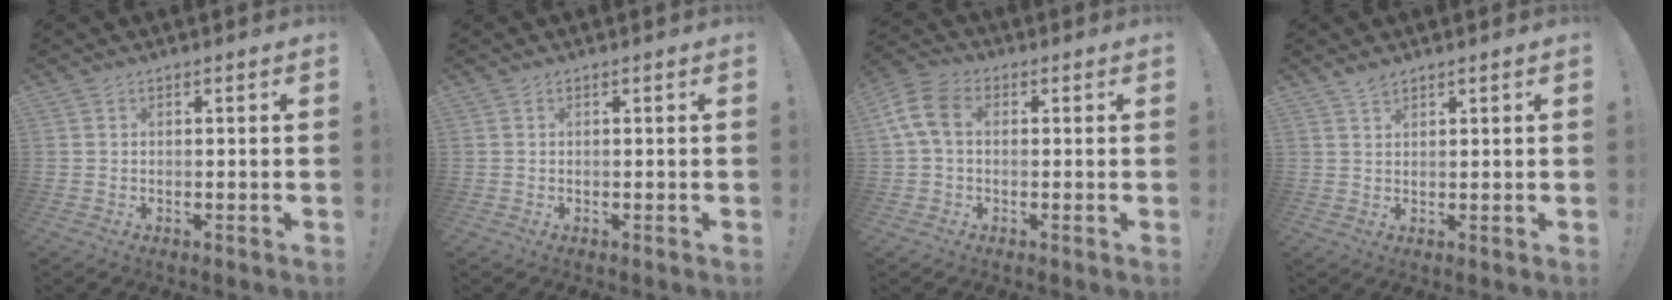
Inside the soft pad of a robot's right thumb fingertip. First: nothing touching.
{"total": 0.0}
{"total": 9.0, "force": [1.5, 6.0, 6.5], "torque": [-0.136, 0.011, 0.034]}
{"total": 2.2, "force": [1.9, 0.7, 1.0], "torque": [-0.009, -0.012, 0.033]}